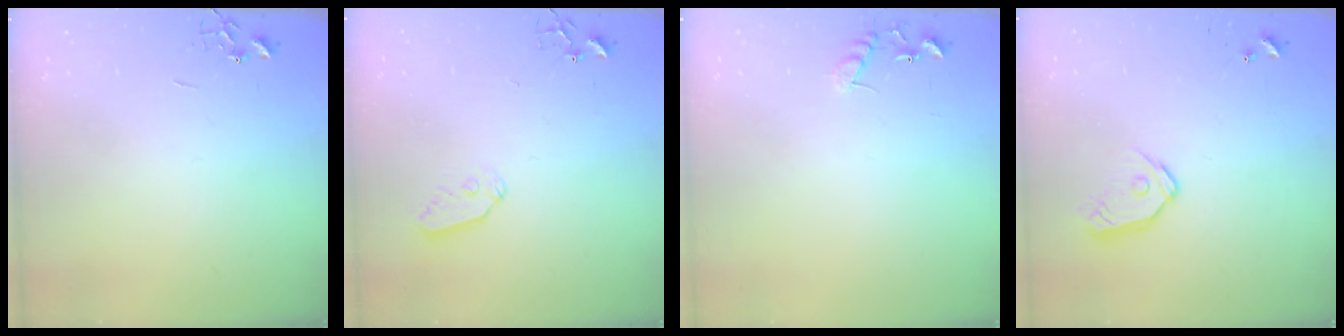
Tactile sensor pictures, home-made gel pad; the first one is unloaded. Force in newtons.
{"total": 6.0, "press": 6.0, "slide": 0.2}
{"total": 8.8, "press": 8.8, "slide": 0.4}
{"total": 9.8, "press": 9.8, "slide": 0.9}